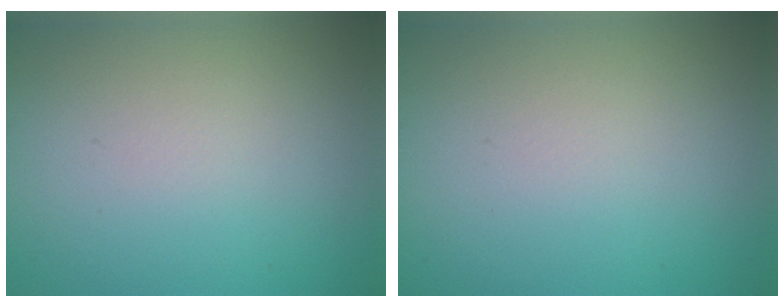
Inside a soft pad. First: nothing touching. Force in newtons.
{"total": 0.0}